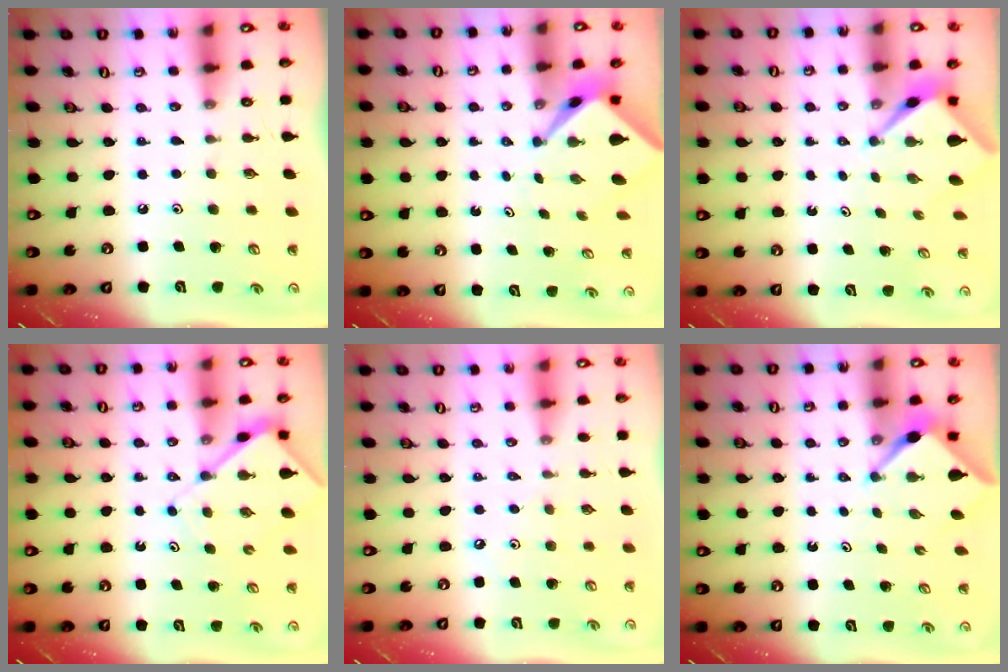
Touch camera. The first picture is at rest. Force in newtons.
{"total": 2.6, "press": 2.6, "slide": 0.2}
{"total": 2.5, "press": 2.5, "slide": 0.1}
{"total": 6.4, "press": 6.4, "slide": 0.6}
{"total": 4.0, "press": 3.9, "slide": 0.6}
{"total": 3.9, "press": 3.9, "slide": 0.3}